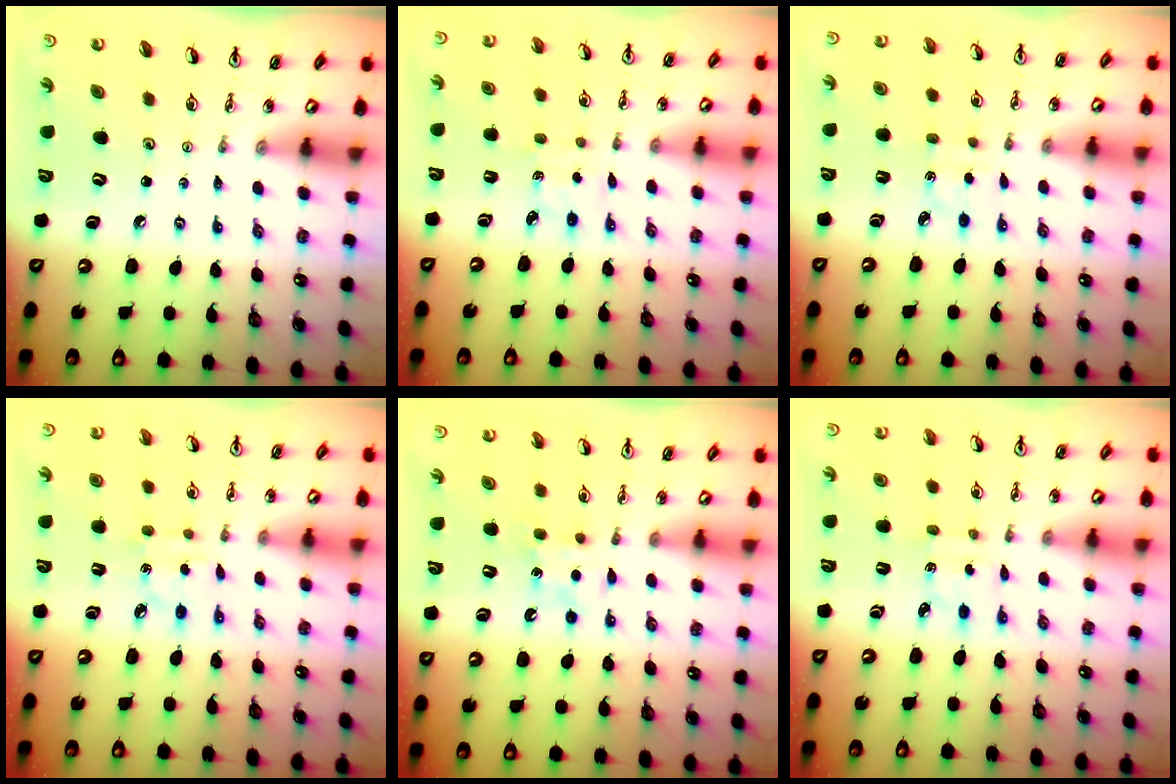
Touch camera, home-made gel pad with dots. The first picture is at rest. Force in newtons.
{"total": 2.5, "press": 2.4, "slide": 0.6}
{"total": 2.0, "press": 1.9, "slide": 0.6}
{"total": 3.2, "press": 3.2, "slide": 0.2}
{"total": 5.1, "press": 5.1, "slide": 0.7}
{"total": 2.2, "press": 2.1, "slide": 0.6}